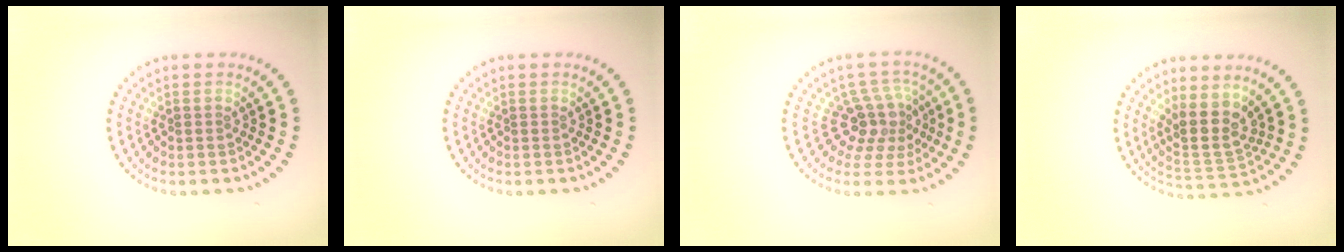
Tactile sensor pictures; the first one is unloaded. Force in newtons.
{"total": 0.0}
{"total": 3.9, "press": 2.7, "slide": 2.7}
{"total": 3.7, "press": 3.0, "slide": 2.2}